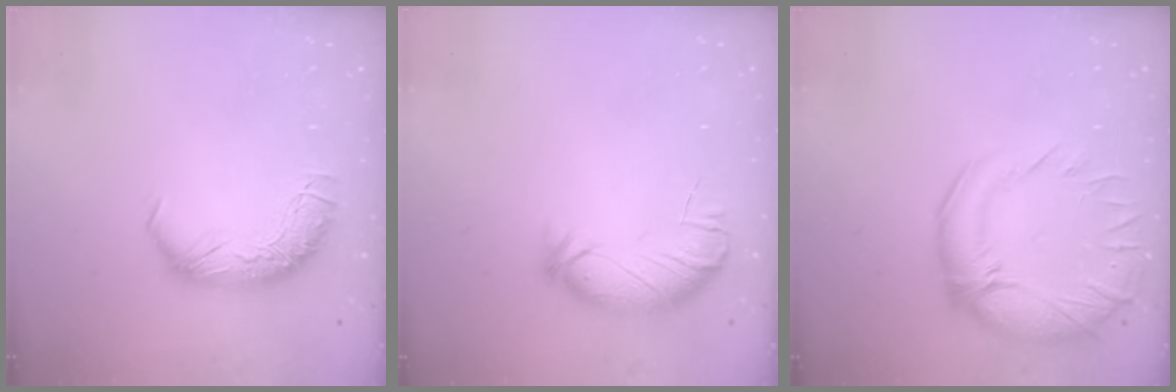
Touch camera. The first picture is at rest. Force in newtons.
{"total": 4.3, "press": 4.0, "slide": 1.6}
{"total": 7.1, "press": 5.7, "slide": 4.2}